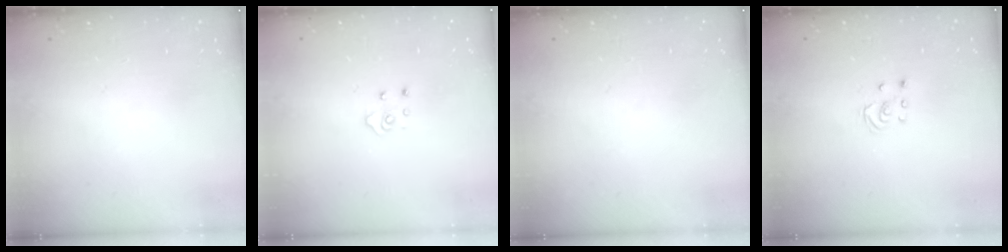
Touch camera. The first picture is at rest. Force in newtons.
{"total": 4.1, "press": 4.0, "slide": 0.5}
{"total": 0.0}
{"total": 2.5, "press": 2.5, "slide": 0.2}